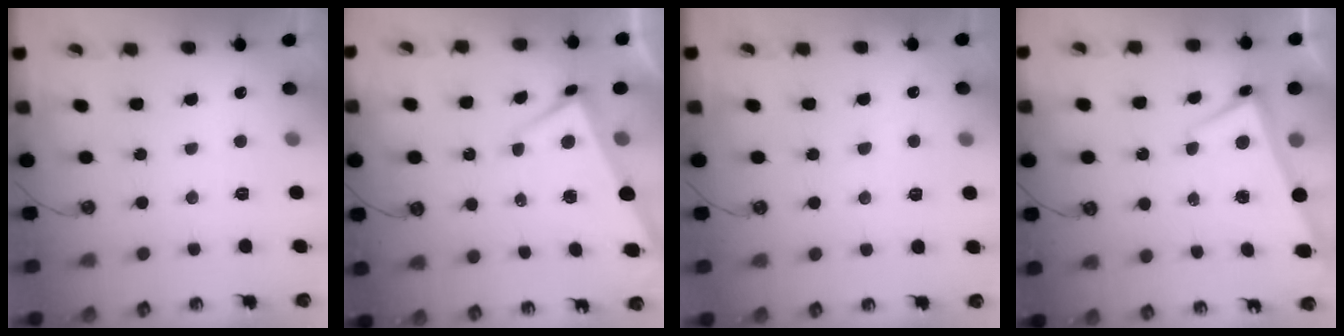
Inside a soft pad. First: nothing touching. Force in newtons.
{"total": 1.6, "press": 1.3, "slide": 1.0}
{"total": 1.0, "press": 1.0, "slide": 0.3}
{"total": 2.7, "press": 2.7, "slide": 0.5}